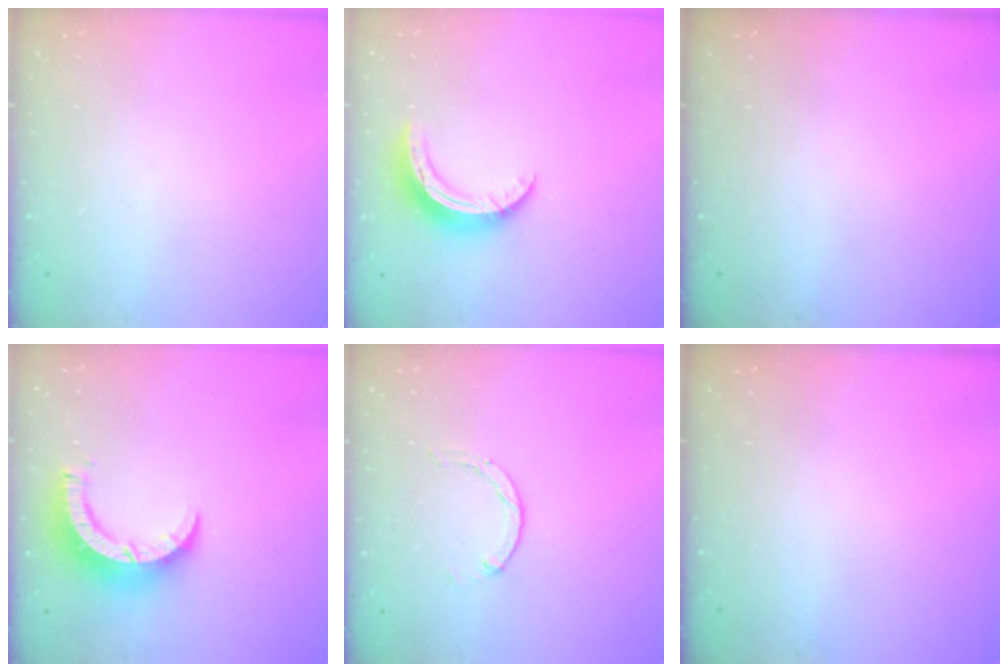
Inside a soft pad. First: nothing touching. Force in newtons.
{"total": 10.4, "press": 10.3, "slide": 0.5}
{"total": 0.0}
{"total": 9.3, "press": 9.3, "slide": 0.8}
{"total": 0.0}
{"total": 0.0}